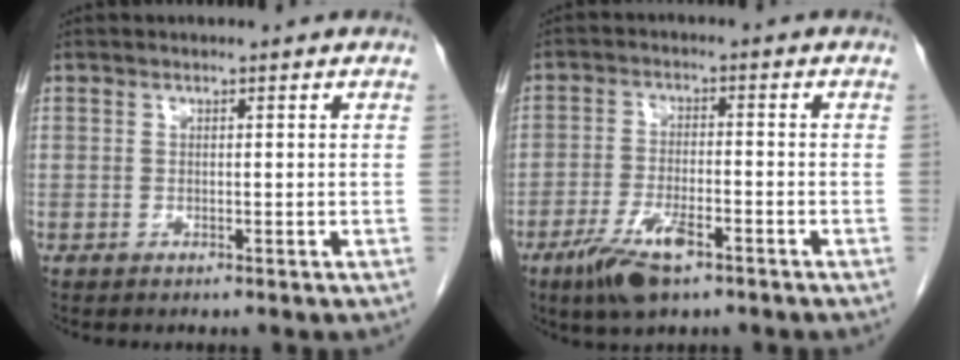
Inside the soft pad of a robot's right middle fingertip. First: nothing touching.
{"total": 7.4, "force": [-4.5, 2.0, 5.5], "torque": [-0.111, -0.010, -0.078]}